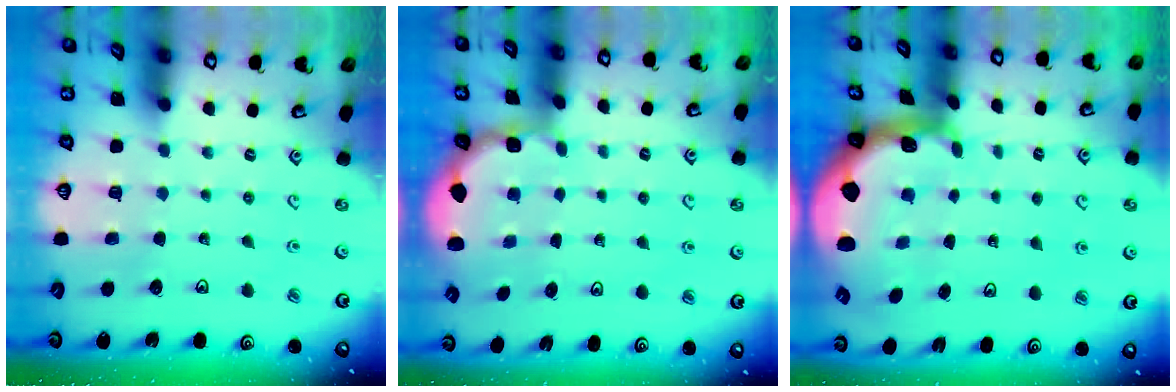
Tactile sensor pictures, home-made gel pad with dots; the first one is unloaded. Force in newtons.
{"total": 1.9, "press": 1.7, "slide": 0.7}
{"total": 2.7, "press": 1.7, "slide": 2.1}